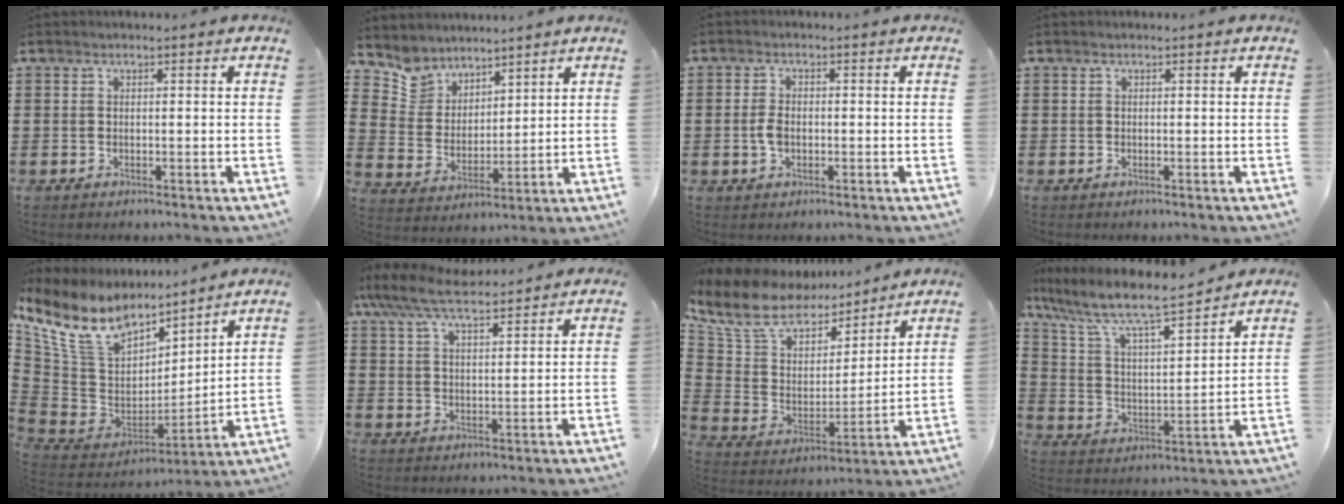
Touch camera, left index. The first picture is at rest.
{"total": 6.2, "force": [5.4, 3.0, -0.3], "torque": [-0.033, -0.030, 0.104]}
{"total": 2.8, "force": [-0.3, 1.6, 2.3], "torque": [-0.060, -0.003, -0.009]}
{"total": 0.0}
{"total": 11.7, "force": [8.1, 6.3, 5.7], "torque": [-0.166, -0.045, 0.148]}
{"total": 7.6, "force": [6.3, 1.7, 3.9], "torque": [-0.094, -0.016, 0.114]}
{"total": 11.1, "force": [9.4, 4.6, 3.8], "torque": [-0.130, -0.056, 0.167]}
{"total": 7.9, "force": [6.6, 1.0, 4.2], "torque": [-0.110, -0.041, 0.106]}